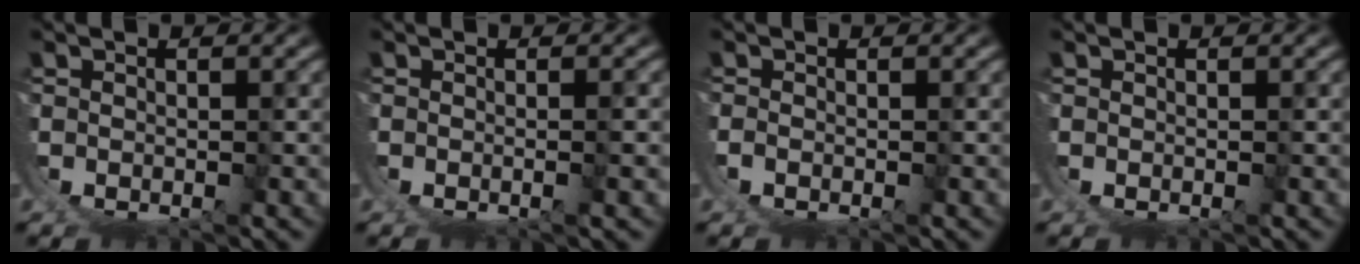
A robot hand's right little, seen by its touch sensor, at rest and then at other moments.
{"total": 1.3, "force": [0.1, -0.8, 1.0], "torque": [-0.022, -0.003, 0.007]}
{"total": 0.8, "force": [0.0, 0.6, 0.6], "torque": [-0.019, -0.001, 0.000]}
{"total": 0.0}